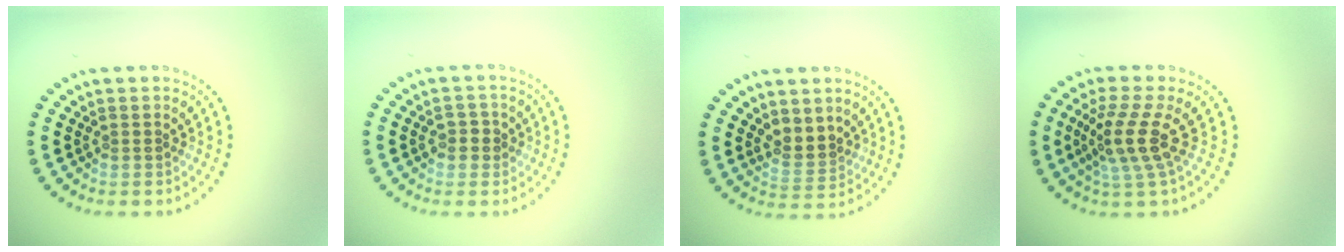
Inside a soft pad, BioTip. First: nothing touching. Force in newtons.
{"total": 1.3, "press": 1.3, "slide": 0.3}
{"total": 2.4, "press": 2.1, "slide": 1.1}
{"total": 3.9, "press": 2.9, "slide": 2.6}